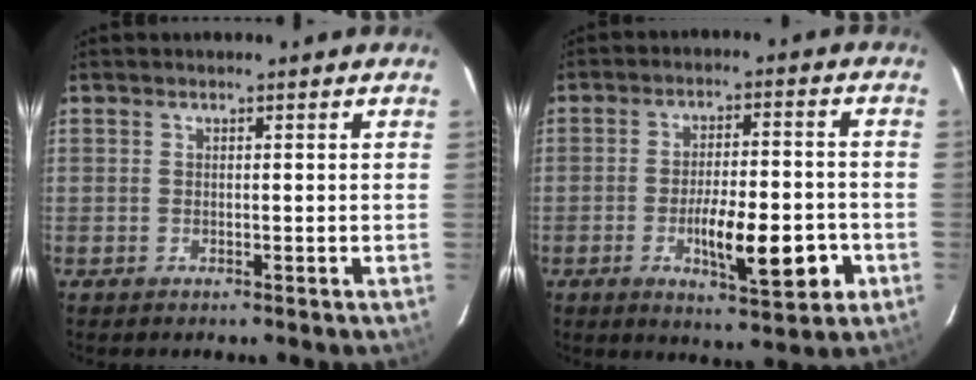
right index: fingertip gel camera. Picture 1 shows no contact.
{"total": 11.8, "force": [-4.0, 3.1, 10.7], "torque": [-0.166, 0.001, -0.057]}